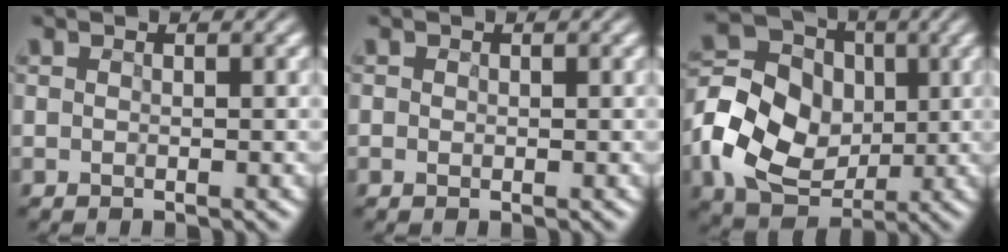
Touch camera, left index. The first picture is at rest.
{"total": 1.0, "force": [0.2, 0.9, 0.4], "torque": [0.006, 0.011, -0.005]}
{"total": 12.3, "force": [-1.5, 10.2, 6.7], "torque": [-0.151, 0.002, -0.039]}